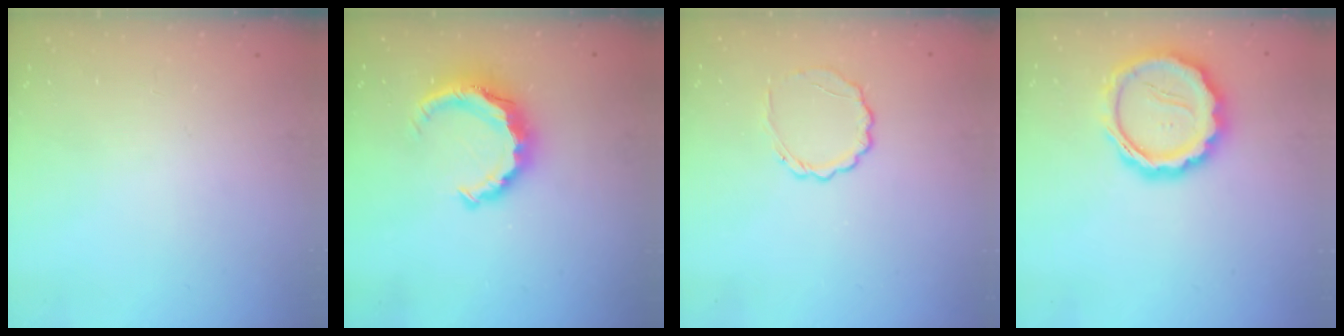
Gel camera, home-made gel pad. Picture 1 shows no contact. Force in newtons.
{"total": 8.6, "press": 8.5, "slide": 1.1}
{"total": 5.6, "press": 5.4, "slide": 1.4}
{"total": 16.7, "press": 16.4, "slide": 3.1}